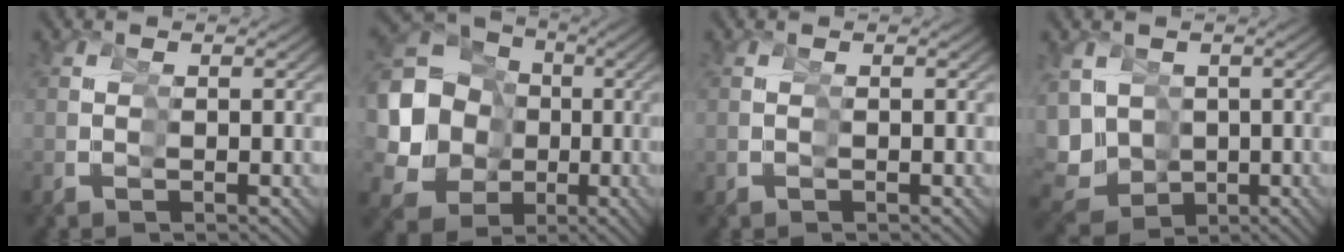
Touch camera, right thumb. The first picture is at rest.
{"total": 16.6, "force": [-0.8, 13.1, 10.2], "torque": [-0.210, -0.035, -0.011]}
{"total": 0.6, "force": [-0.3, 0.5, 0.3], "torque": [-0.007, -0.005, -0.003]}
{"total": 9.4, "force": [0.1, 8.4, 4.3], "torque": [-0.102, -0.014, -0.003]}